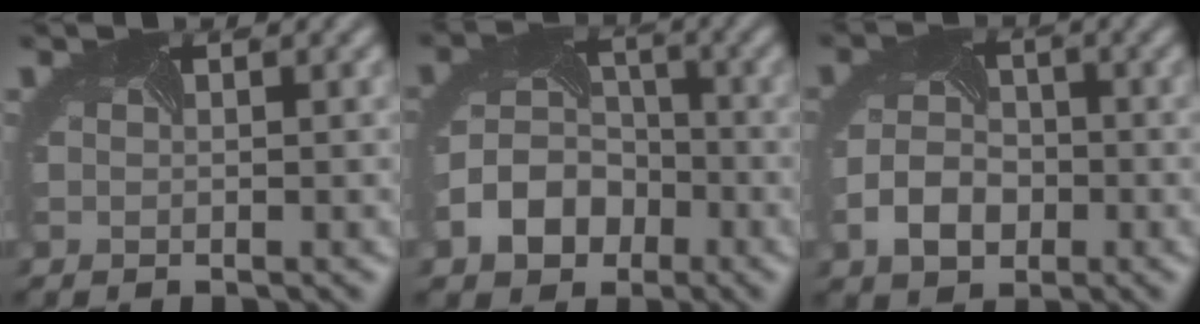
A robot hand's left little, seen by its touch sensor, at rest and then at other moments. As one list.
[{"total": 5.6, "force": [-2.5, 4.5, 2.2], "torque": [-0.048, 0.001, -0.055]}, {"total": 3.5, "force": [-1.5, 2.8, 1.5], "torque": [-0.037, -0.001, -0.033]}]